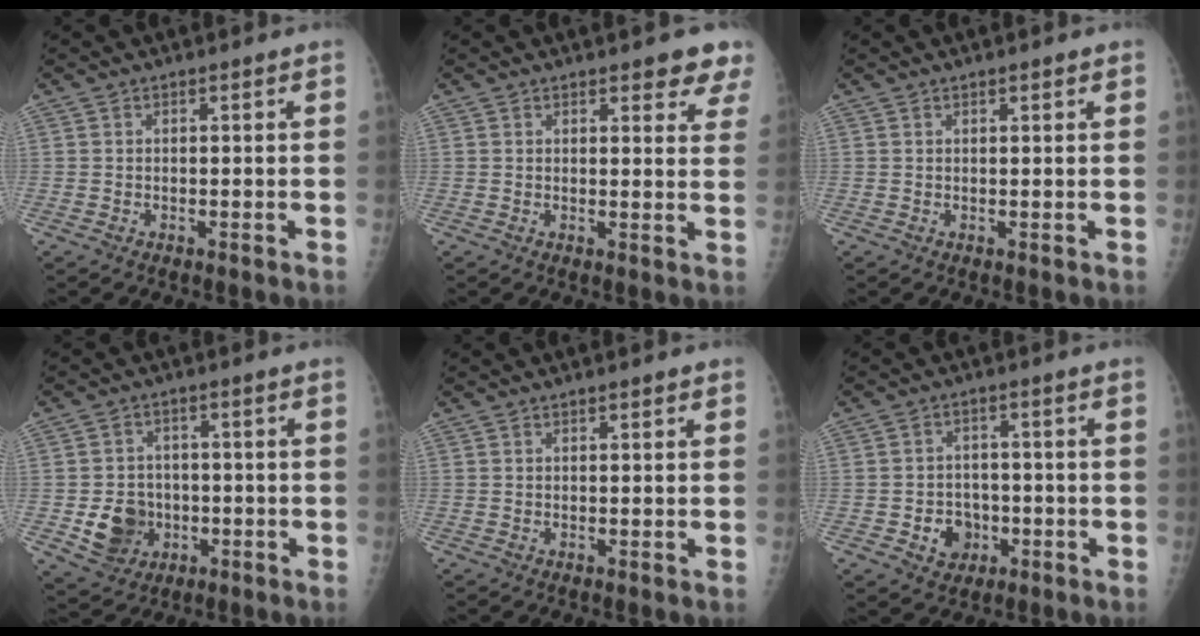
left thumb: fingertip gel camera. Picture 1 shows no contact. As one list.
[{"total": 7.0, "force": [5.3, 2.4, 3.9], "torque": [-0.012, -0.022, 0.049]}, {"total": 0.9, "force": [0.6, 0.2, 0.7], "torque": [-0.006, 0.000, 0.009]}, {"total": 8.0, "force": [-1.9, 7.0, 3.4], "torque": [-0.025, 0.007, -0.025]}, {"total": 1.2, "force": [0.8, 0.3, 0.9], "torque": [-0.009, -0.001, 0.011]}, {"total": 5.8, "force": [-2.0, 5.0, 2.2], "torque": [-0.003, 0.014, -0.027]}]